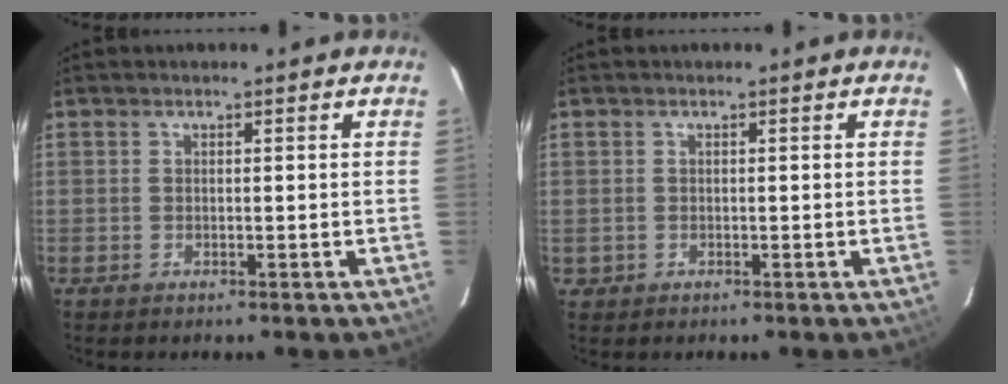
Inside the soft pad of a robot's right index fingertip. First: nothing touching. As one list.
[{"total": 1.3, "force": [-0.2, 1.3, 0.0], "torque": [-0.001, 0.002, 0.000]}]